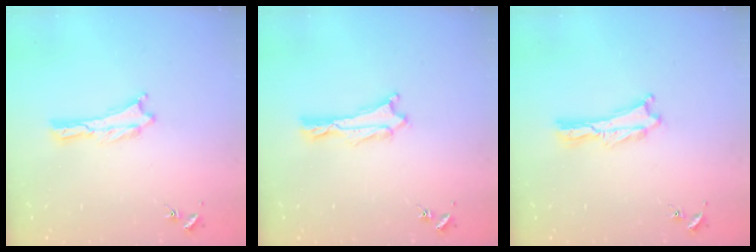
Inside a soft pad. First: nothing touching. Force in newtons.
{"total": 1.0, "press": 1.0, "slide": 0.1}
{"total": 0.7, "press": 0.7, "slide": 0.2}